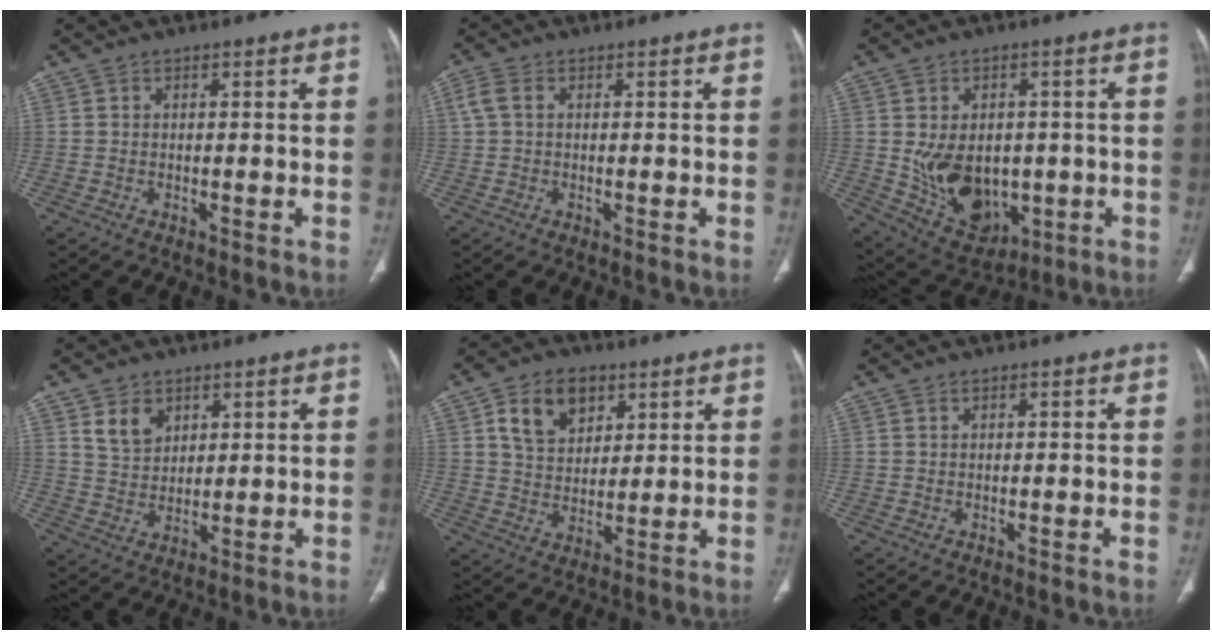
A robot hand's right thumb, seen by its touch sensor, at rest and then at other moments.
{"total": 2.5, "force": [0.3, 1.6, 1.9], "torque": [-0.052, 0.008, 0.003]}
{"total": 13.7, "force": [-1.3, 9.8, 9.5], "torque": [-0.120, -0.002, 0.012]}
{"total": 6.3, "force": [3.3, 4.5, 2.9], "torque": [-0.033, -0.021, 0.069]}
{"total": 10.6, "force": [4.9, 7.3, 5.9], "torque": [-0.073, -0.017, 0.091]}
{"total": 0.0}